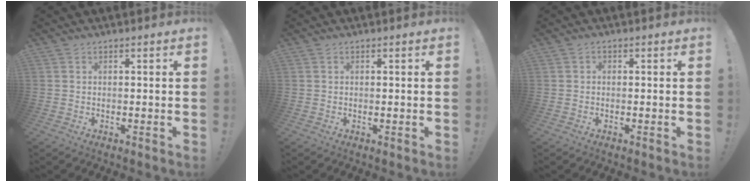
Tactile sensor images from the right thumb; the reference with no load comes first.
{"total": 0.0}
{"total": 0.8, "force": [-0.6, 0.5, 0.3], "torque": [-0.006, 0.003, -0.010]}